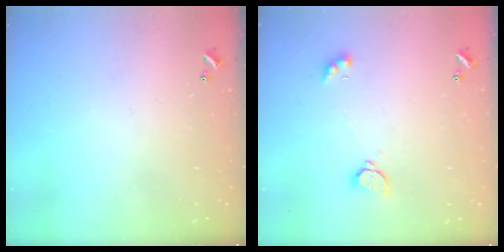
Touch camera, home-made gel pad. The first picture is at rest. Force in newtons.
{"total": 2.2, "press": 2.1, "slide": 0.6}